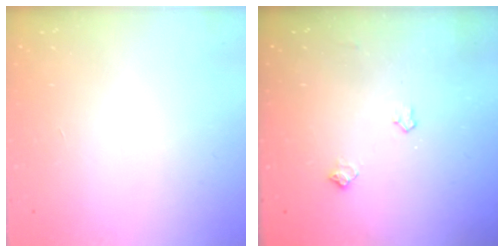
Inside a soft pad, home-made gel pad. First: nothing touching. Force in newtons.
{"total": 6.2, "press": 6.1, "slide": 0.6}